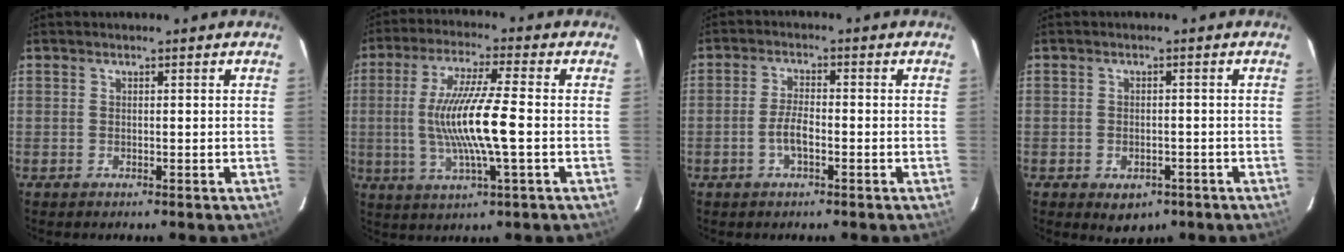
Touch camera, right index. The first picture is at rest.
{"total": 13.3, "force": [-1.4, 0.7, 13.2], "torque": [-0.250, -0.008, -0.022]}
{"total": 3.8, "force": [-1.6, 1.2, 3.2], "torque": [-0.069, 0.003, -0.029]}
{"total": 4.8, "force": [-2.5, 3.4, 2.3], "torque": [-0.045, -0.004, -0.022]}